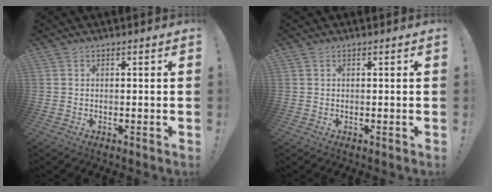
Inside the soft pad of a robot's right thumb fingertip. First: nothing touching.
{"total": 0.0}